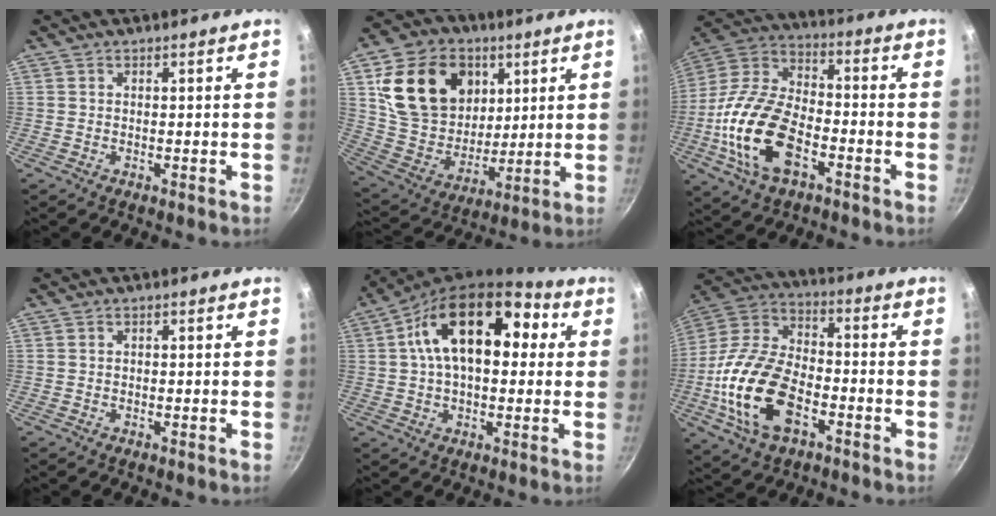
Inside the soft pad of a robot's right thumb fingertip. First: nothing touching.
{"total": 21.7, "force": [7.5, 16.7, 11.7], "torque": [-0.184, -0.007, 0.147]}
{"total": 19.6, "force": [-6.5, 10.9, 14.9], "torque": [-0.293, 0.030, -0.122]}
{"total": 0.0}
{"total": 19.4, "force": [4.3, 11.1, 15.3], "torque": [-0.227, 0.032, 0.055]}
{"total": 20.3, "force": [-6.5, 11.7, 15.3], "torque": [-0.299, 0.028, -0.120]}